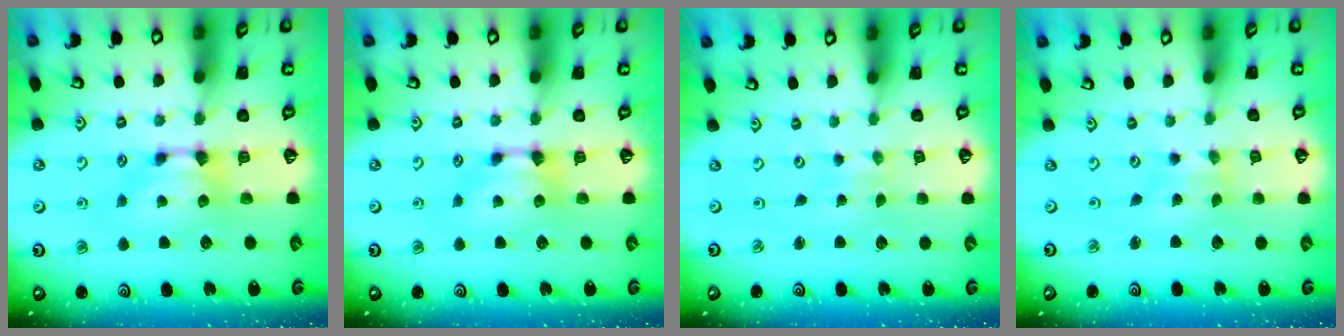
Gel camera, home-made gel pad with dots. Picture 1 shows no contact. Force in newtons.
{"total": 0.0}
{"total": 5.7, "press": 5.7, "slide": 0.3}
{"total": 3.2, "press": 3.1, "slide": 0.8}